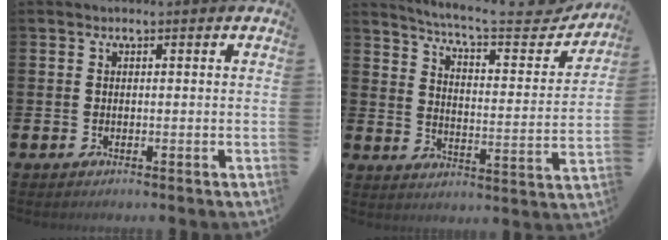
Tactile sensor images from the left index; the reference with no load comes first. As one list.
[{"total": 7.1, "force": [6.6, 0.8, 2.5], "torque": [-0.064, -0.054, 0.105]}]